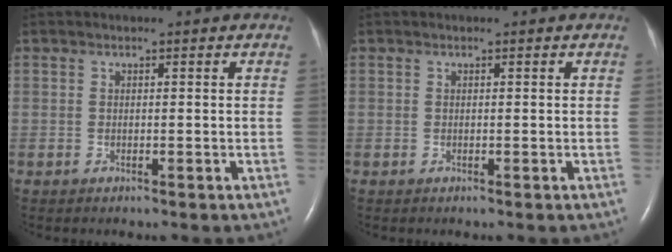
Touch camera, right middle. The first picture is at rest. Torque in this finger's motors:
{"motor_torque": [0.00, 0.00, 0.00, 0.00]}